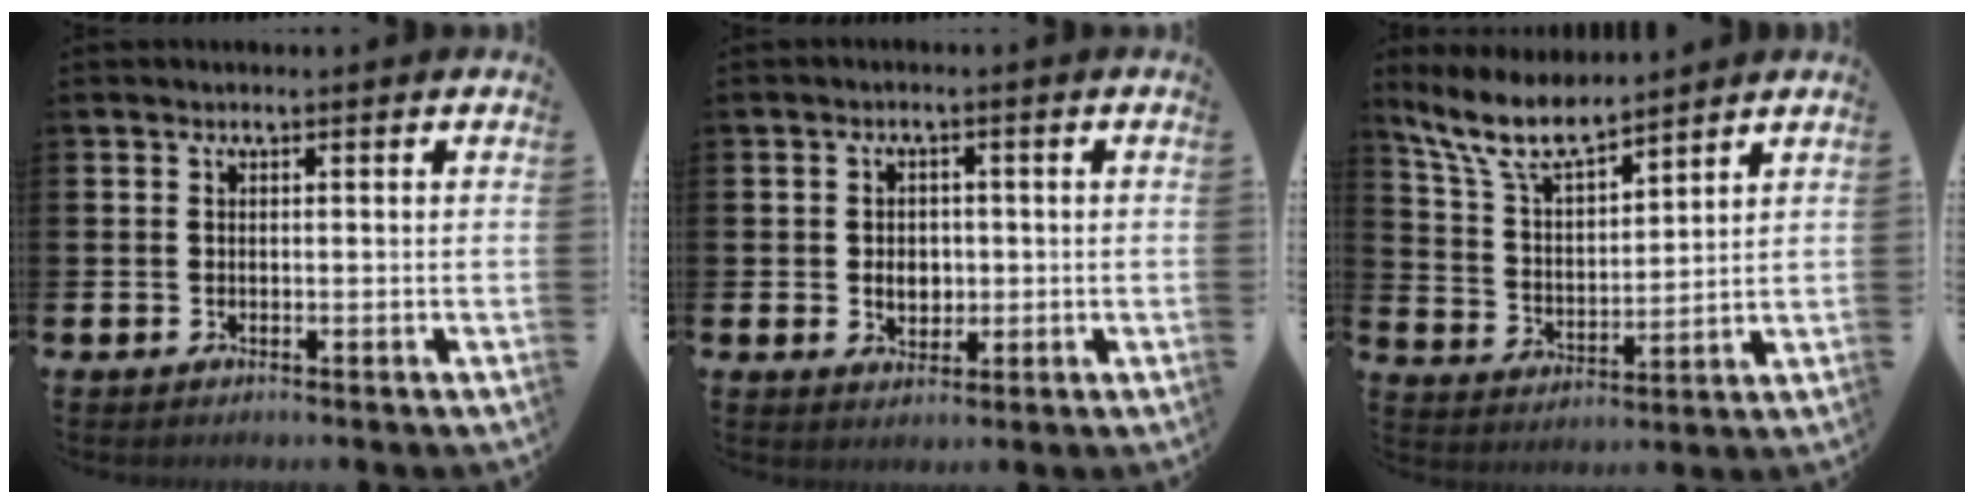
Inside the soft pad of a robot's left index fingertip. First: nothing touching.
{"total": 3.0, "force": [-0.2, 2.5, 1.7], "torque": [-0.021, 0.002, -0.011]}
{"total": 8.3, "force": [7.3, 1.9, 3.6], "torque": [-0.101, -0.030, 0.131]}